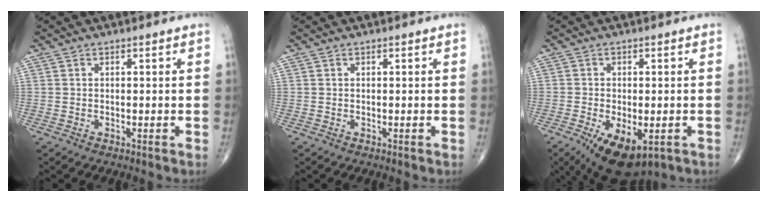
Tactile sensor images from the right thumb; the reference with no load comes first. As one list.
[{"total": 0.0}, {"total": 10.4, "force": [-4.7, 5.1, 7.8], "torque": [-0.130, -0.008, -0.065]}]